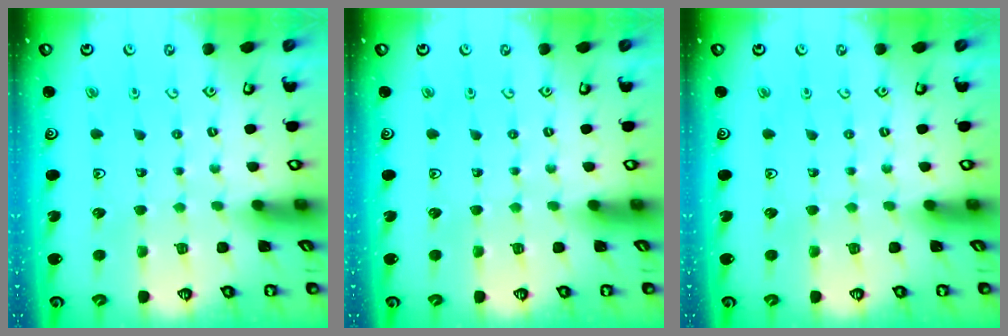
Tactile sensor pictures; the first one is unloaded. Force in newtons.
{"total": 0.0}
{"total": 0.0}